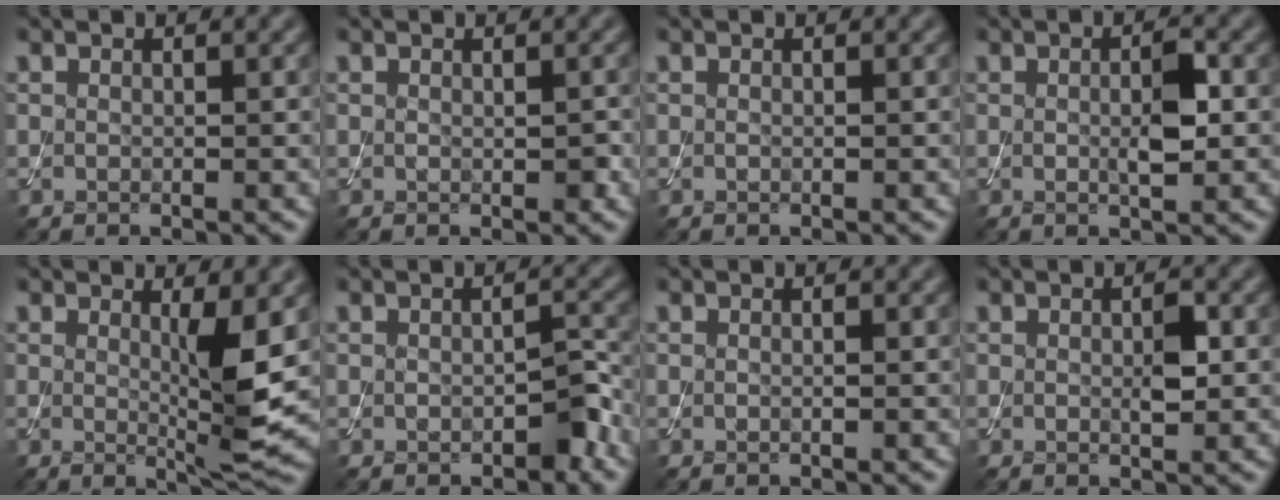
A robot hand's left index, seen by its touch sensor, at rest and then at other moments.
{"total": 1.1, "force": [-0.1, 0.7, 0.9], "torque": [-0.013, -0.003, 0.001]}
{"total": 0.0}
{"total": 2.8, "force": [0.1, 0.8, 2.7], "torque": [-0.050, -0.001, 0.001]}
{"total": 4.4, "force": [0.6, 0.7, 4.3], "torque": [-0.065, -0.016, 0.012]}
{"total": 1.9, "force": [-0.8, 1.1, 1.3], "torque": [-0.021, 0.003, -0.012]}
{"total": 0.6, "force": [-0.1, 0.1, 0.5], "torque": [-0.010, -0.003, -0.003]}
{"total": 1.9, "force": [0.1, 0.7, 1.7], "torque": [-0.030, -0.001, 0.001]}